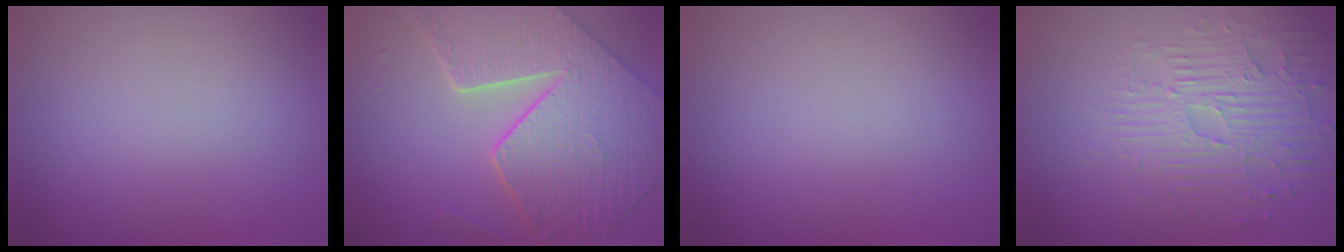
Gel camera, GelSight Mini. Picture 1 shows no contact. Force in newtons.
{"total": 7.6, "press": 6.6, "slide": 3.9}
{"total": 0.0}
{"total": 4.1, "press": 3.8, "slide": 1.5}